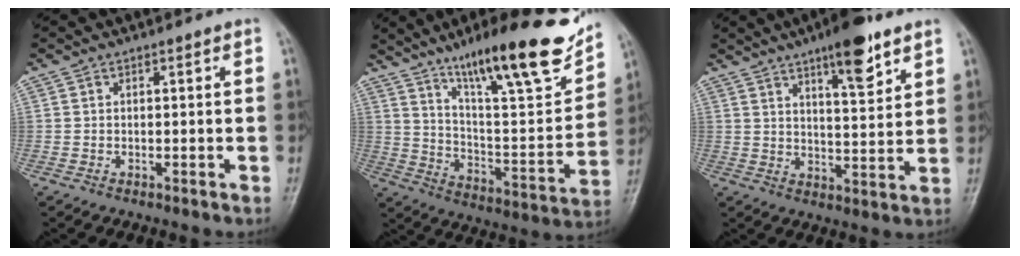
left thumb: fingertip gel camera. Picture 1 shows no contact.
{"total": 24.8, "force": [16.3, 5.3, 17.9], "torque": [-0.246, -0.063, 0.265]}
{"total": 10.9, "force": [6.9, 3.0, 8.0], "torque": [-0.101, -0.038, 0.104]}